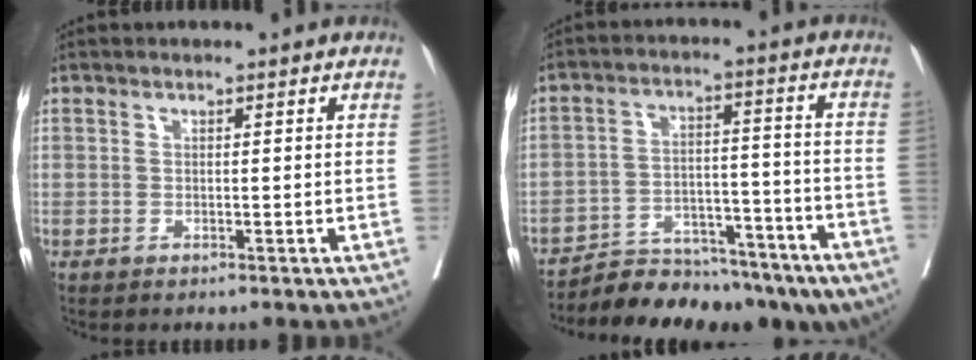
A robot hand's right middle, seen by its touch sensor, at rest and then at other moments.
{"total": 16.7, "force": [-14.4, 6.3, 5.8], "torque": [-0.081, 0.031, -0.207]}